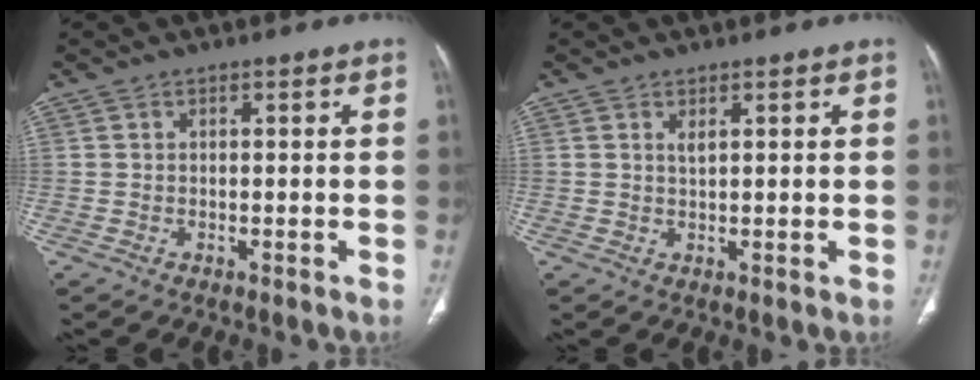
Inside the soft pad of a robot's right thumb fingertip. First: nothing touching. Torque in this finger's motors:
{"motor_torque": [-0.09, 0.06, -0.15, 0.02, 0.00]}